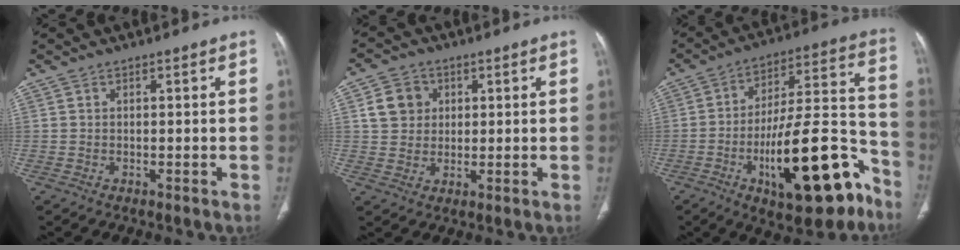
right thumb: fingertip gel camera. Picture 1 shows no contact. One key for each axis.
{"total": 6.4, "fx": 1.8, "fy": 5.7, "fz": 2.4, "tx": -0.020, "ty": -0.001, "tz": 0.033}
{"total": 23.8, "fx": -11.5, "fy": 8.1, "fz": 19.2, "tx": -0.262, "ty": 0.083, "tz": -0.169}